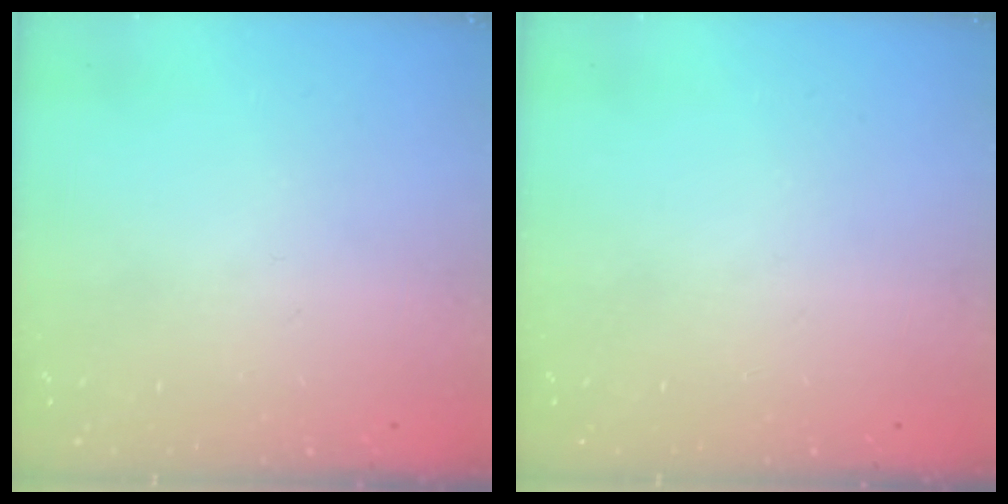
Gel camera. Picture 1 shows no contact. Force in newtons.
{"total": 0.0}